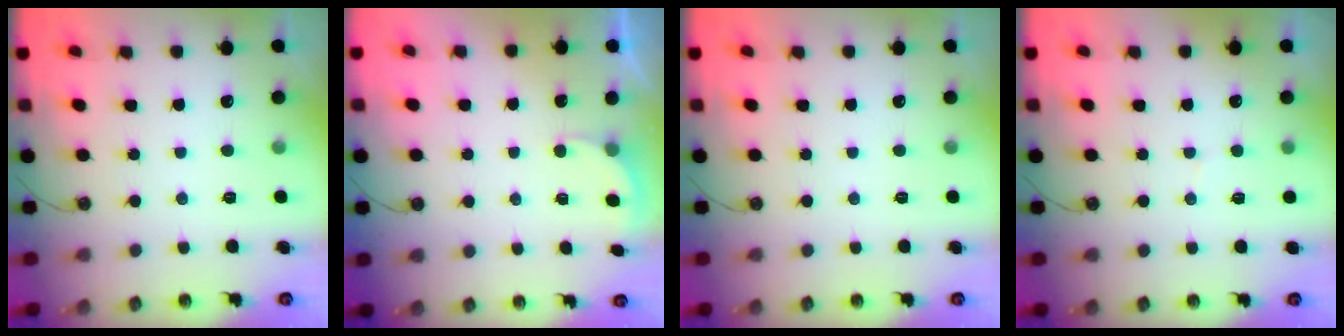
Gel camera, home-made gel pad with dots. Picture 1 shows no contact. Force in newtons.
{"total": 2.3, "press": 2.1, "slide": 0.8}
{"total": 0.0}
{"total": 4.1, "press": 4.0, "slide": 1.0}